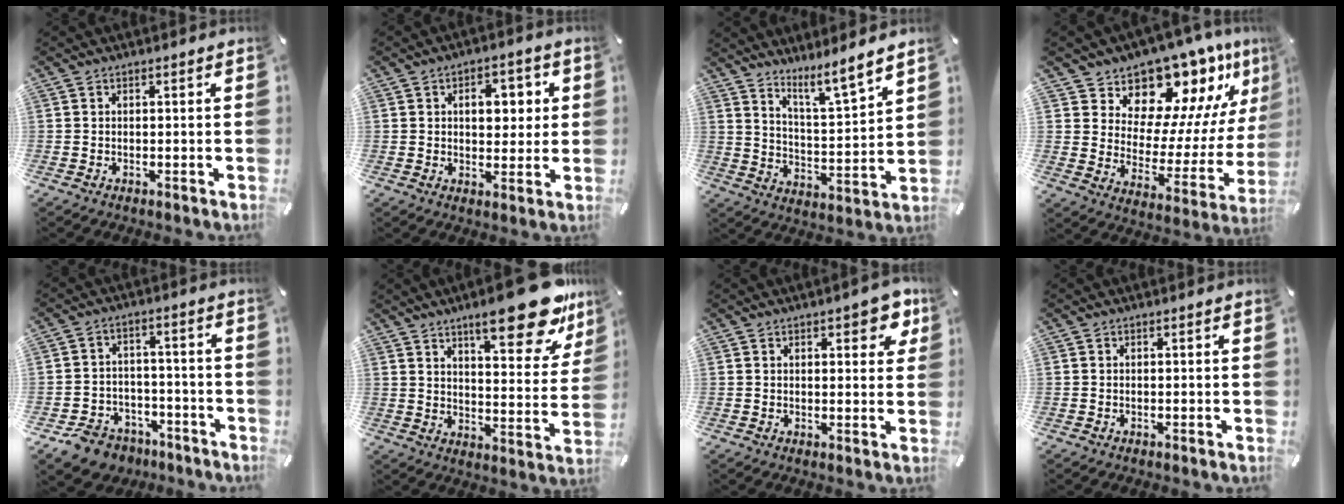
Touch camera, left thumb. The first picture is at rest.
{"total": 7.7, "force": [1.7, 5.2, 5.4], "torque": [-0.062, -0.005, 0.017]}
{"total": 8.1, "force": [7.4, 0.6, 3.1], "torque": [-0.047, -0.069, 0.127]}
{"total": 15.0, "force": [13.1, 6.7, 2.9], "torque": [-0.031, -0.145, 0.219]}
{"total": 8.2, "force": [-5.6, 5.5, 2.2], "torque": [-0.041, 0.042, -0.102]}
{"total": 19.9, "force": [13.5, 6.2, 13.3], "torque": [-0.181, -0.090, 0.217]}
{"total": 6.1, "force": [3.3, 2.9, 4.2], "torque": [-0.042, -0.013, 0.050]}
{"total": 0.0}